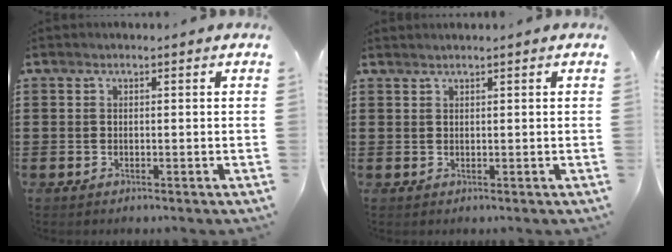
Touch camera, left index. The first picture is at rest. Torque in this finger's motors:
{"motor_torque": [0.97, 0.68, 0.51, 0.04]}